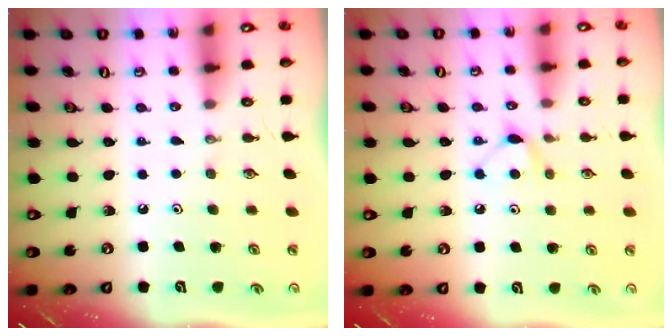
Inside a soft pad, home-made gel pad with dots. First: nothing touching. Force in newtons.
{"total": 6.1, "press": 6.1, "slide": 0.8}